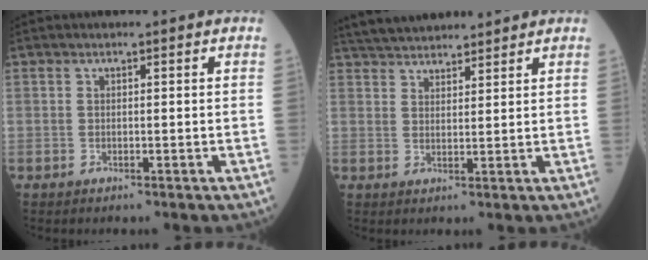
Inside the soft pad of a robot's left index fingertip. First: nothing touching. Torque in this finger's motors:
{"motor_torque": [-0.04, -0.39, 0.13, 0.04]}